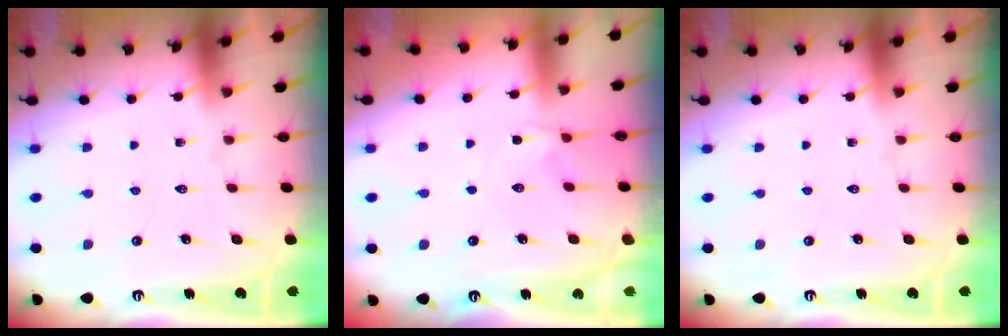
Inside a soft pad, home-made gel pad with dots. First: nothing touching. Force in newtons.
{"total": 2.7, "press": 2.6, "slide": 0.6}
{"total": 0.0}